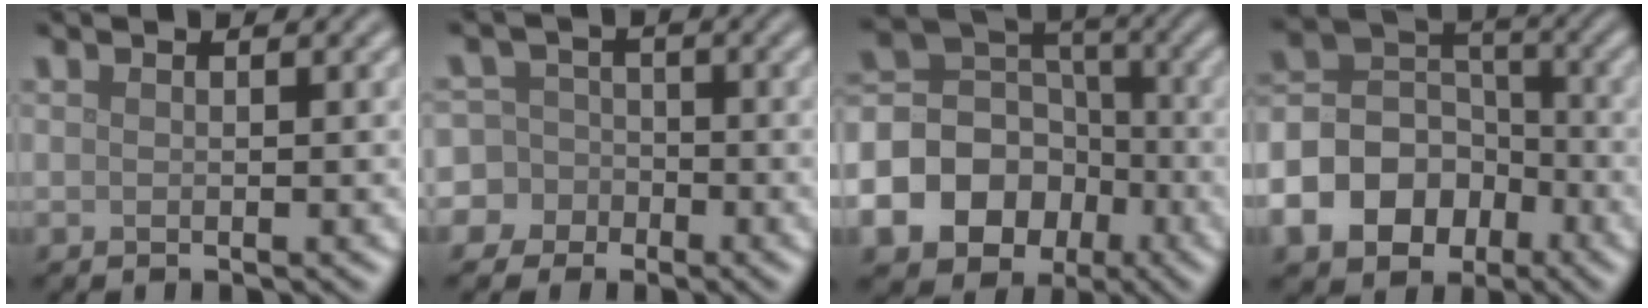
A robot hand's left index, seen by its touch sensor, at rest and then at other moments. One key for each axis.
{"total": 7.9, "fx": -2.7, "fy": 7.3, "fz": 1.0, "tx": -0.026, "ty": 0.006, "tz": -0.092}
{"total": 14.7, "fx": -6.0, "fy": 12.4, "fz": 5.0, "tx": -0.122, "ty": -0.026, "tz": -0.117}
{"total": 9.9, "fx": -4.7, "fy": 7.7, "fz": 4.1, "tx": -0.087, "ty": -0.002, "tz": -0.106}